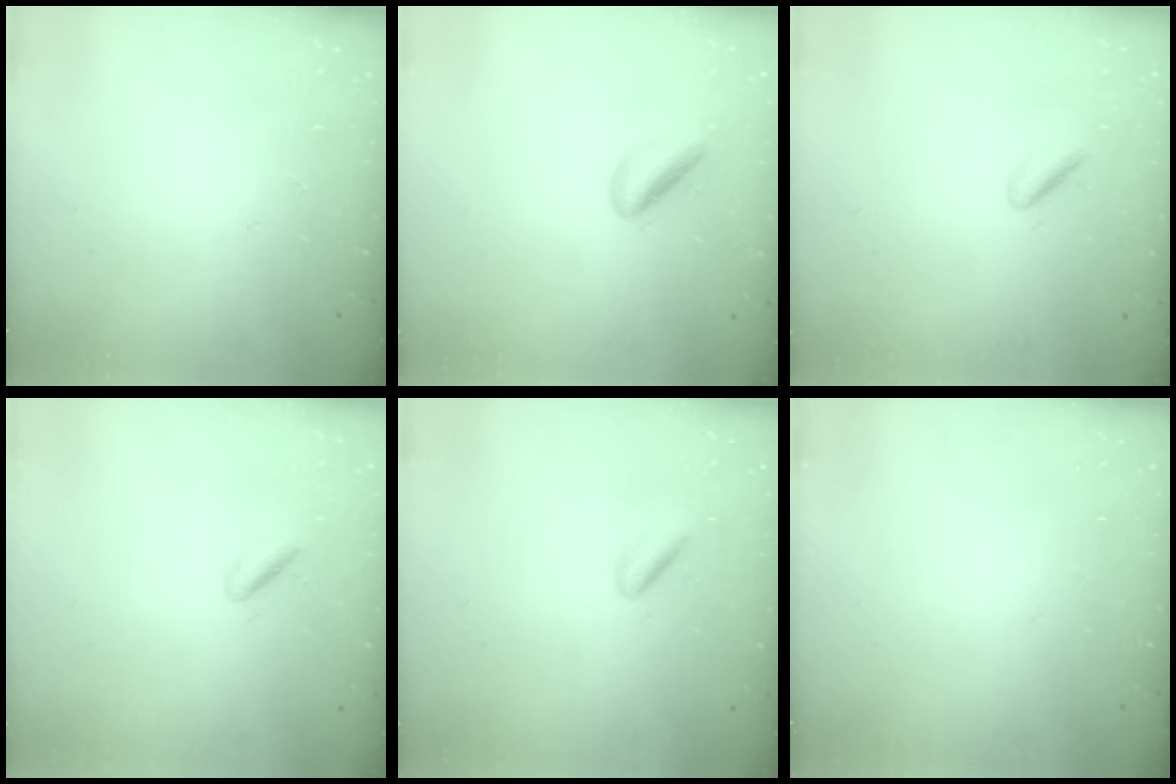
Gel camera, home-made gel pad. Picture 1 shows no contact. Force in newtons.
{"total": 4.3, "press": 4.2, "slide": 0.6}
{"total": 2.0, "press": 1.9, "slide": 0.6}
{"total": 1.5, "press": 1.2, "slide": 0.9}
{"total": 3.0, "press": 2.7, "slide": 1.3}
{"total": 0.0}